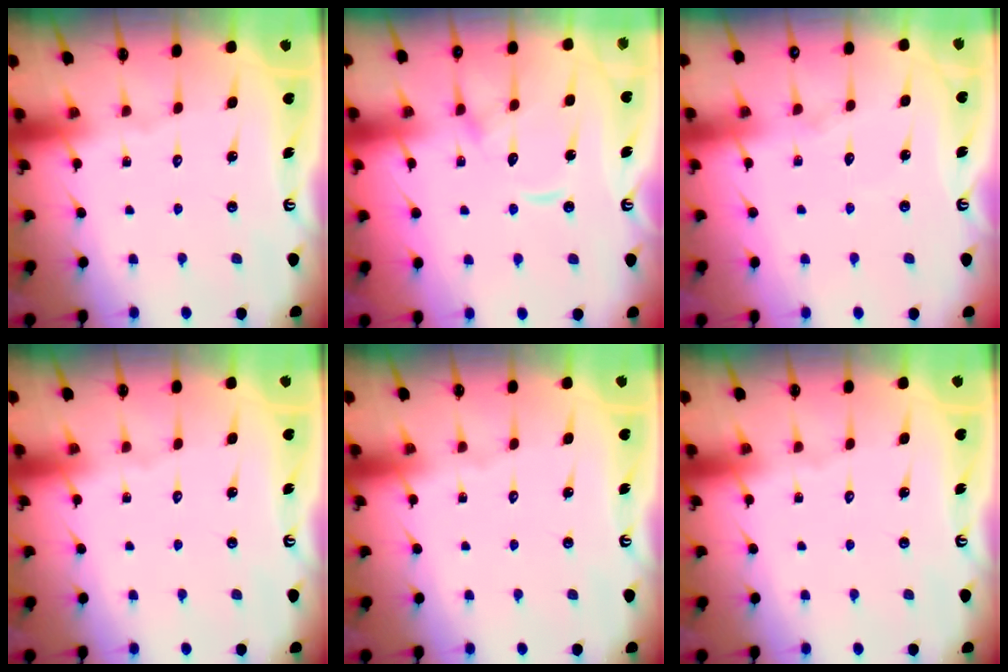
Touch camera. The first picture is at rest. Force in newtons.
{"total": 11.6, "press": 11.5, "slide": 1.1}
{"total": 4.9, "press": 4.9, "slide": 0.5}
{"total": 0.0}
{"total": 0.0}
{"total": 0.0}